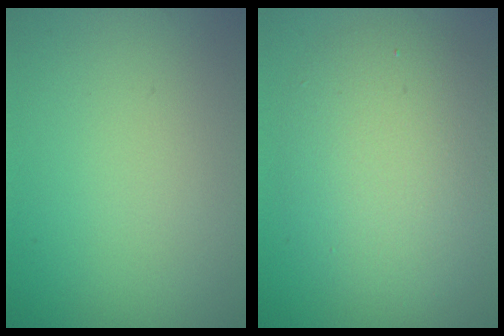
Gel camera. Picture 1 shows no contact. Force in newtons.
{"total": 6.7, "press": 6.7, "slide": 0.2}